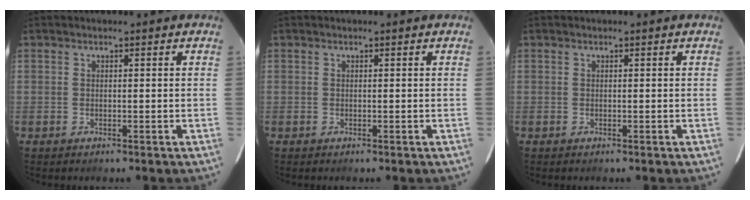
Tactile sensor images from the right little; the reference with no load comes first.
{"total": 0.0}
{"total": 0.0}